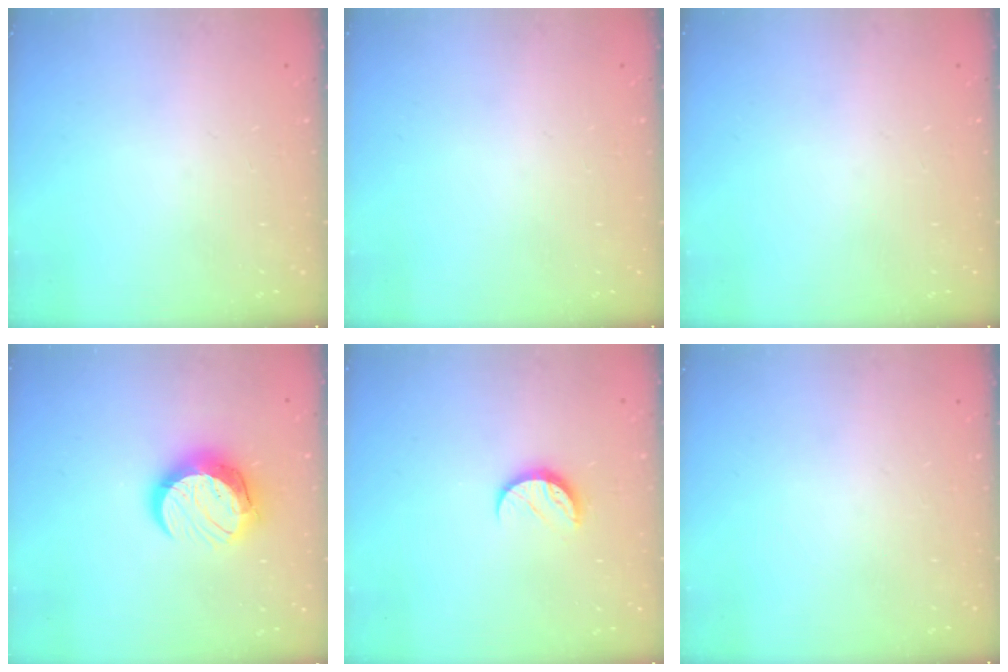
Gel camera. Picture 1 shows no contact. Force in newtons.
{"total": 0.0}
{"total": 0.0}
{"total": 12.7, "press": 12.7, "slide": 0.8}
{"total": 7.5, "press": 7.4, "slide": 0.9}
{"total": 0.0}